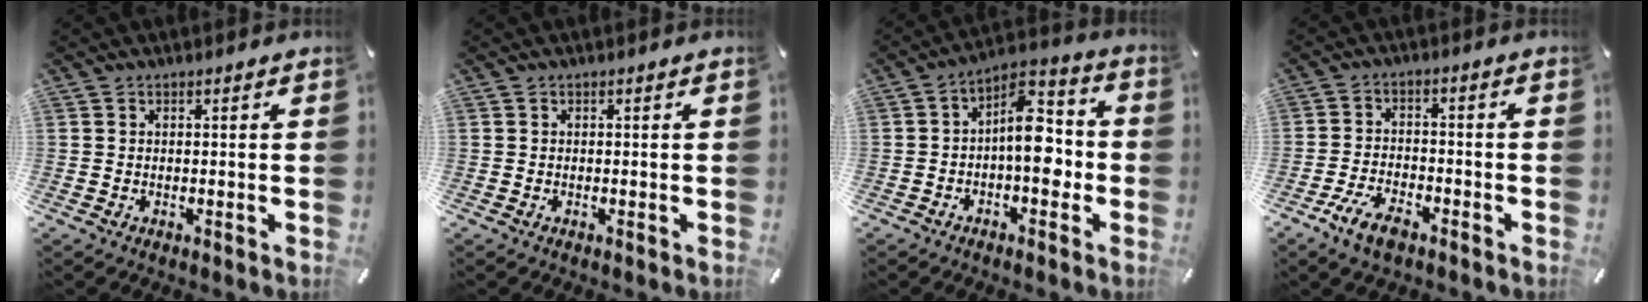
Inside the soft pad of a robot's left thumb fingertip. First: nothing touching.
{"total": 0.0}
{"total": 11.2, "force": [-1.7, 6.2, 9.2], "torque": [-0.136, 0.001, -0.032]}
{"total": 7.3, "force": [-4.6, 3.7, 4.3], "torque": [-0.089, 0.021, -0.086]}